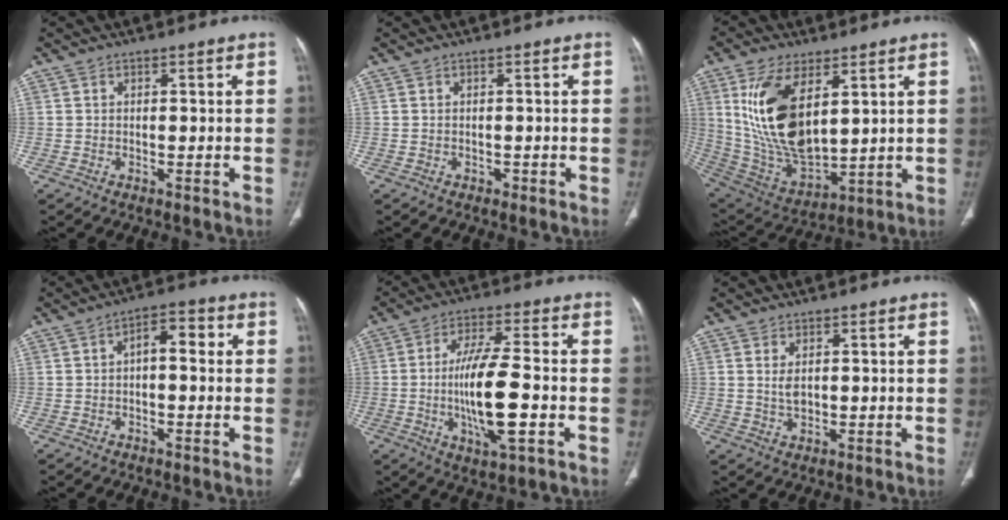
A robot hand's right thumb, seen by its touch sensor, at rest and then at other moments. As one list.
[{"total": 0.6, "force": [-0.3, 0.5, 0.1], "torque": [-0.002, 0.002, -0.006]}, {"total": 18.8, "force": [6.2, 9.0, 15.3], "torque": [-0.285, -0.028, 0.137]}, {"total": 5.3, "force": [0.5, 2.6, 4.6], "torque": [-0.056, 0.021, 0.000]}, {"total": 14.3, "force": [-2.5, 4.0, 13.5], "torque": [-0.253, 0.007, -0.044]}, {"total": 2.6, "force": [0.7, 1.4, 2.1], "torque": [-0.039, -0.006, 0.019]}]